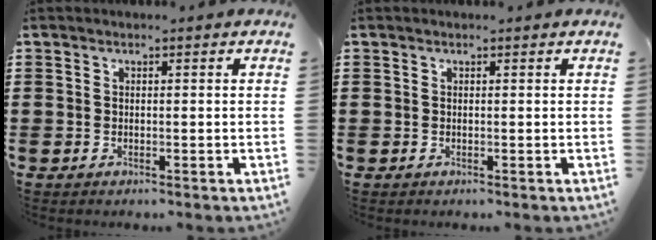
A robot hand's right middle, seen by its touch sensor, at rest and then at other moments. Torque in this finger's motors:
{"motor_torque": [0.00, 0.00, 0.17, -0.01]}